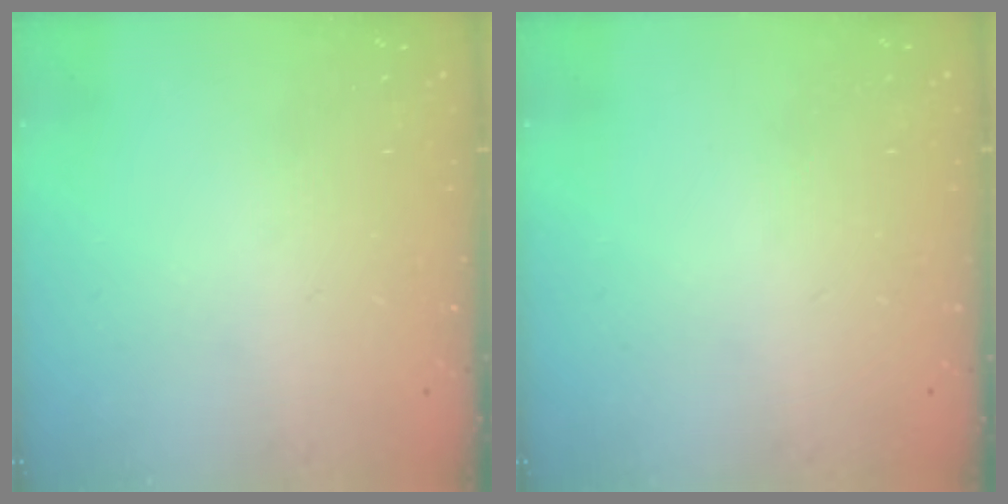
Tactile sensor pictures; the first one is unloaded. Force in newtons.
{"total": 0.0}